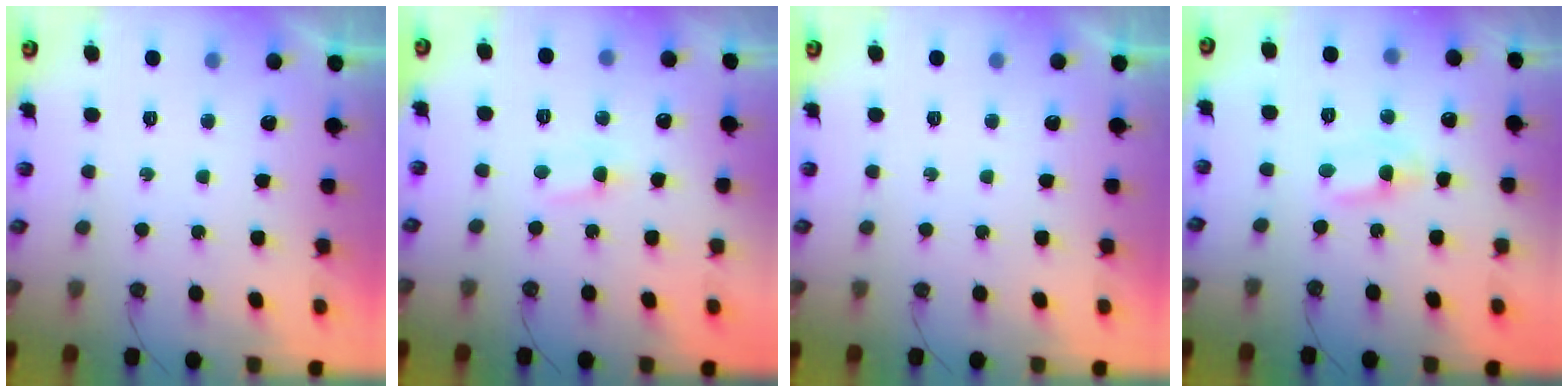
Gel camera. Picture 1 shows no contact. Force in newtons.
{"total": 1.9, "press": 1.9, "slide": 0.3}
{"total": 0.0}
{"total": 1.5, "press": 1.5, "slide": 0.2}